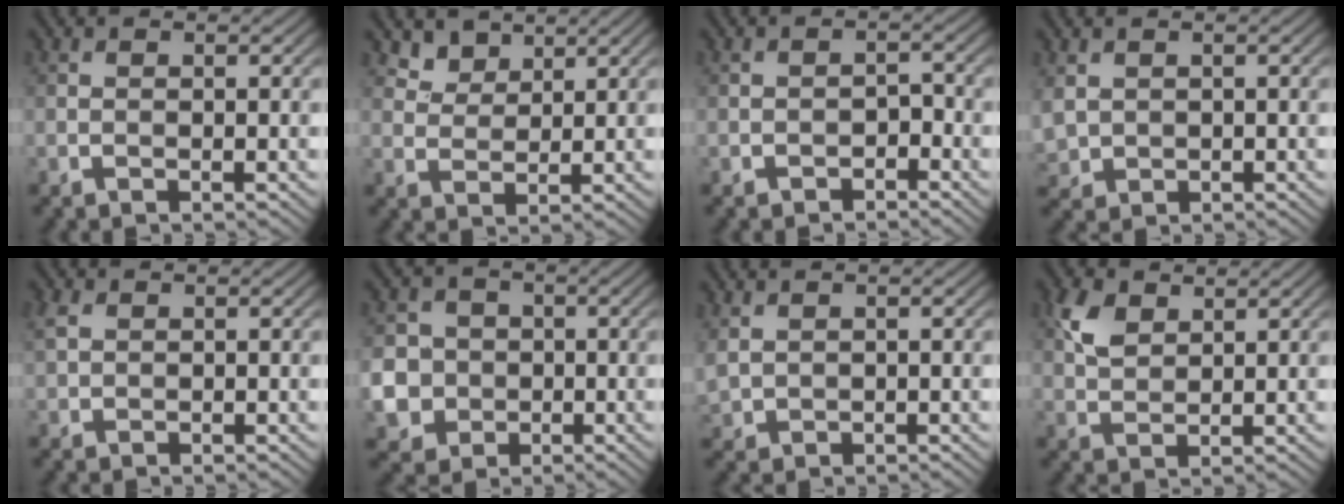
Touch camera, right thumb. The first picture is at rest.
{"total": 3.0, "force": [2.4, 1.5, 0.8], "torque": [-0.025, -0.005, 0.056]}
{"total": 1.9, "force": [-1.4, 1.0, 0.8], "torque": [-0.012, 0.007, -0.024]}
{"total": 2.5, "force": [0.7, 2.1, 1.2], "torque": [-0.046, -0.005, 0.020]}
{"total": 2.2, "force": [0.8, 1.6, 1.3], "torque": [-0.041, 0.007, 0.017]}
{"total": 10.4, "force": [-2.0, 9.8, 2.8], "torque": [-0.122, -0.024, -0.052]}
{"total": 2.2, "force": [0.8, 1.5, 1.3], "torque": [-0.046, -0.001, 0.022]}
{"total": 4.2, "force": [2.4, 2.4, 2.6], "torque": [-0.068, 0.006, 0.050]}